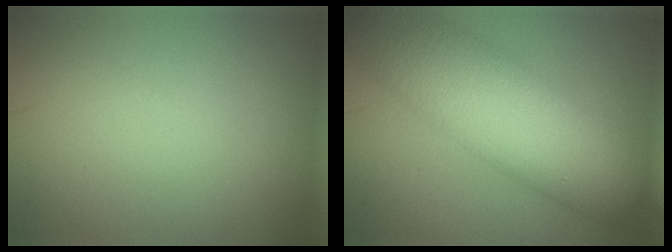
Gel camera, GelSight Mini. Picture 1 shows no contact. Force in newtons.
{"total": 11.6, "press": 11.6, "slide": 0.3}